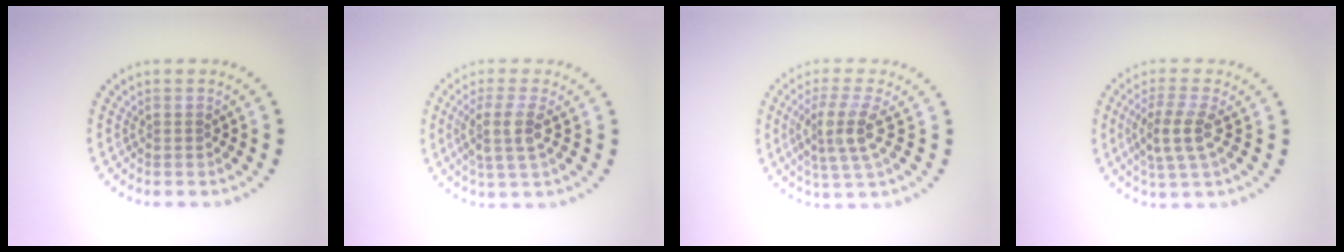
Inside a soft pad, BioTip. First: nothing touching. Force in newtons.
{"total": 3.1, "press": 2.4, "slide": 1.9}
{"total": 3.6, "press": 2.9, "slide": 2.2}
{"total": 3.3, "press": 2.8, "slide": 1.6}